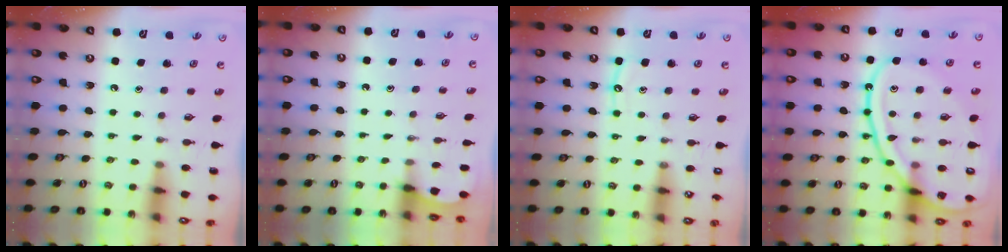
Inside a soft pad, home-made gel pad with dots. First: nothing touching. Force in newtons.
{"total": 1.9, "press": 1.9, "slide": 0.2}
{"total": 5.6, "press": 5.6, "slide": 0.7}
{"total": 20.9, "press": 20.9, "slide": 1.8}